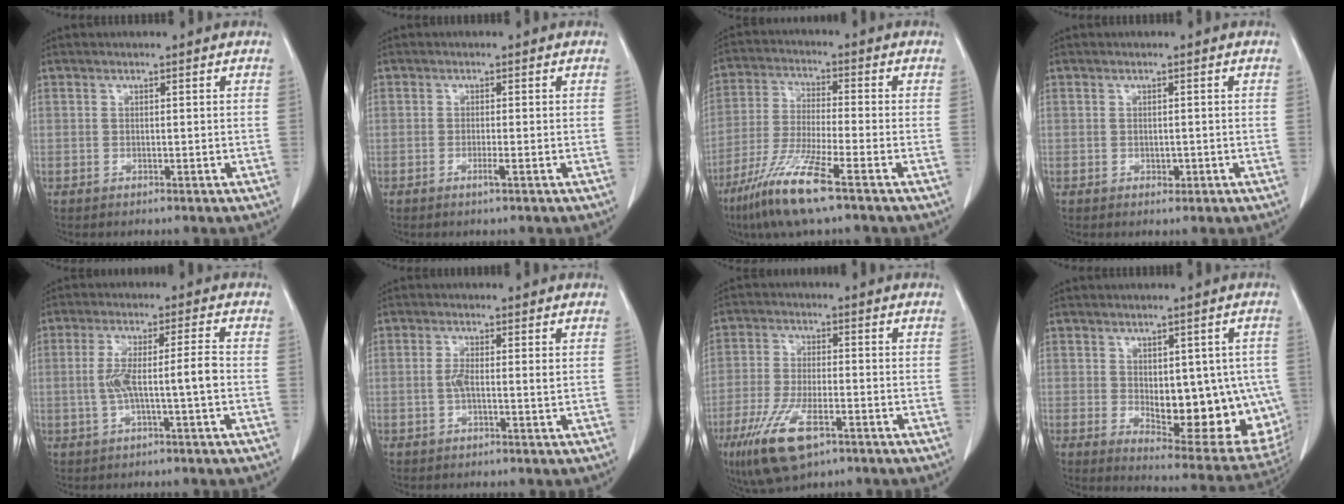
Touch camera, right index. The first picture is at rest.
{"total": 1.3, "force": [-0.7, -0.2, 1.1], "torque": [-0.023, -0.003, -0.013]}
{"total": 11.1, "force": [-6.9, 0.1, 8.7], "torque": [-0.184, -0.033, -0.136]}
{"total": 0.9, "force": [-0.3, 0.6, 0.6], "torque": [-0.011, -0.001, -0.001]}
{"total": 6.7, "force": [-1.2, 0.1, 6.6], "torque": [-0.131, 0.017, -0.017]}
{"total": 2.6, "force": [-0.1, 0.4, 2.5], "torque": [-0.051, 0.001, -0.002]}
{"total": 10.4, "force": [-5.6, 3.8, 7.9], "torque": [-0.161, -0.016, -0.096]}
{"total": 16.6, "force": [-1.9, 7.1, 14.9], "torque": [-0.151, 0.001, 0.000]}